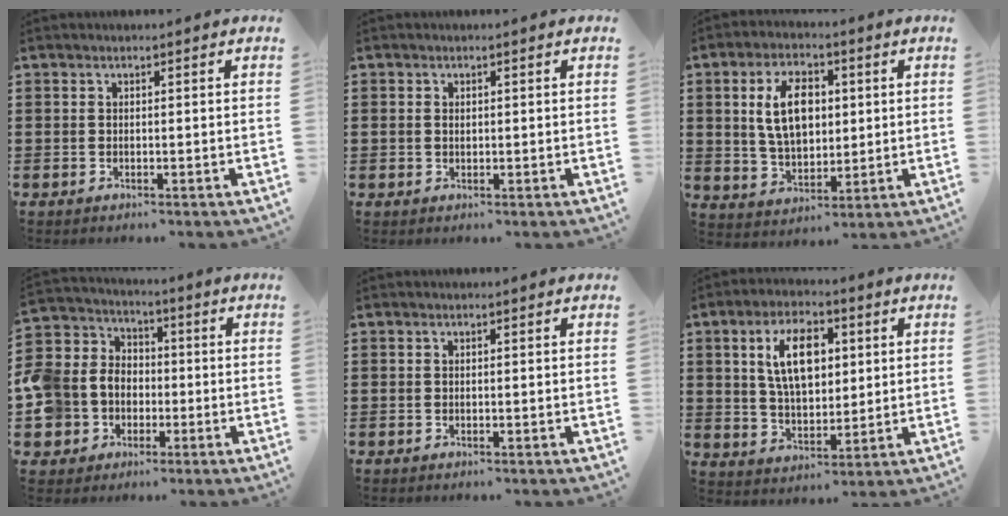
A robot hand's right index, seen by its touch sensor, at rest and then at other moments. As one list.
[{"total": 0.8, "force": [0.1, 0.7, 0.5], "torque": [-0.012, 0.003, 0.003]}, {"total": 9.5, "force": [1.8, 5.6, 7.4], "torque": [-0.152, 0.010, 0.025]}, {"total": 8.5, "force": [-1.6, 8.2, 1.9], "torque": [-0.093, 0.007, -0.032]}, {"total": 0.0}, {"total": 9.3, "force": [2.8, 5.0, 7.4], "torque": [-0.156, 0.012, 0.044]}]